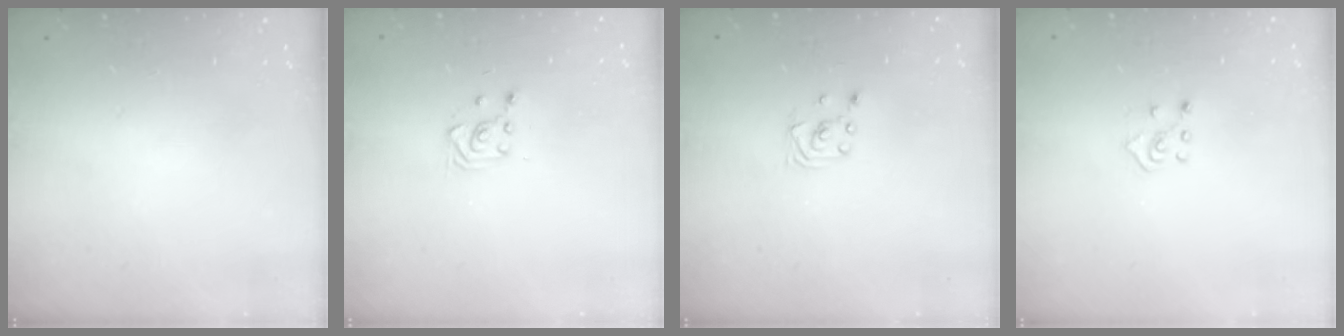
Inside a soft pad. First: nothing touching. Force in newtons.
{"total": 2.8, "press": 2.7, "slide": 0.7}
{"total": 2.0, "press": 2.0, "slide": 0.1}
{"total": 2.3, "press": 2.3, "slide": 0.5}